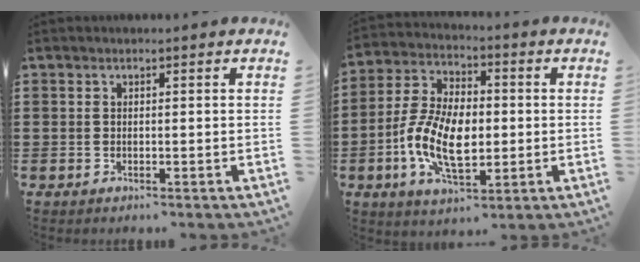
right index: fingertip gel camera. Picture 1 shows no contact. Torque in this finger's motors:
{"motor_torque": [2.14, 0.00, 0.70, 0.21]}